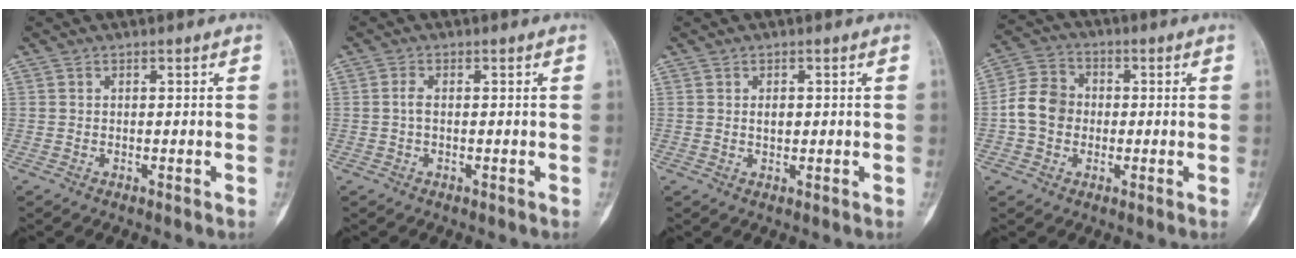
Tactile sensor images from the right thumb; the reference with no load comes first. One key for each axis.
{"total": 1.8, "fx": 0.0, "fy": 0.9, "fz": 1.5, "tx": -0.031, "ty": 0.002, "tz": -0.003}
{"total": 1.7, "fx": 0.3, "fy": 1.1, "fz": 1.3, "tx": -0.014, "ty": -0.001, "tz": 0.005}
{"total": 8.3, "fx": -0.7, "fy": 6.9, "fz": 4.4, "tx": -0.069, "ty": 0.024, "tz": -0.025}